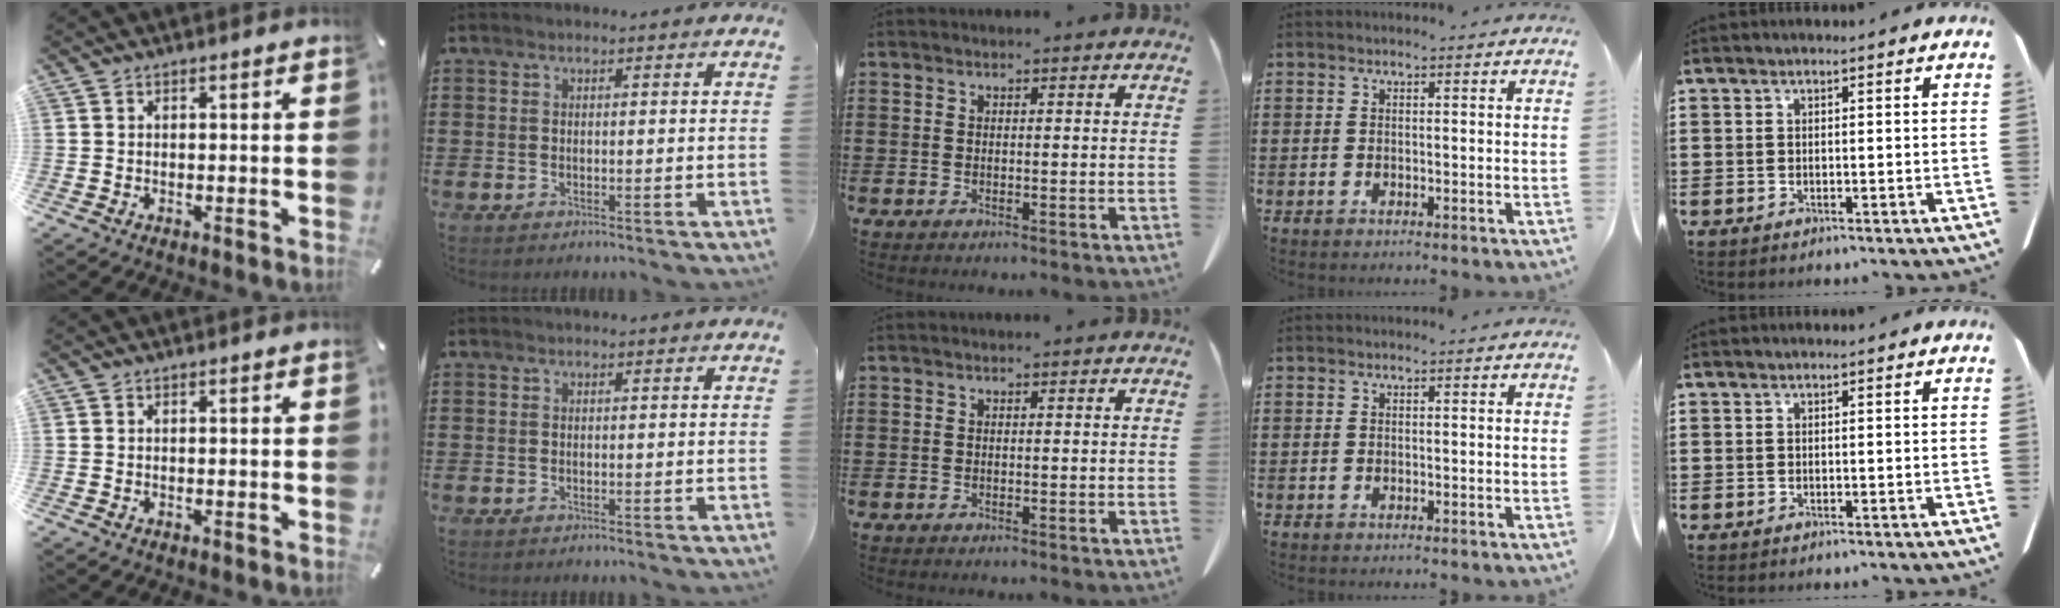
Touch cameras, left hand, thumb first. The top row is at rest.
{}